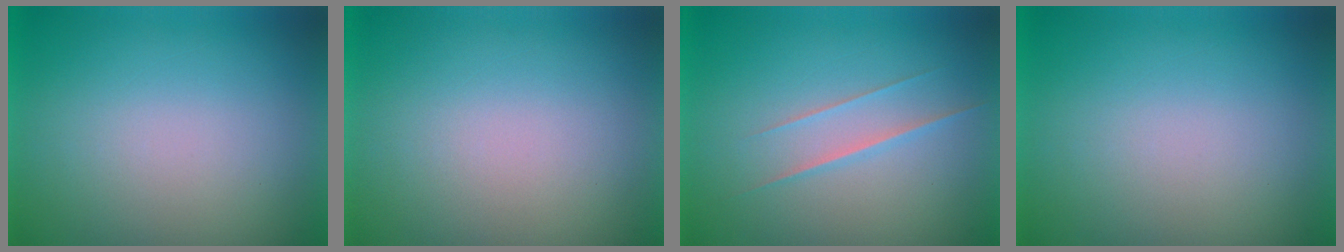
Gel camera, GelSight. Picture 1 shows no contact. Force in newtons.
{"total": 0.0}
{"total": 1.5}
{"total": 0.0}